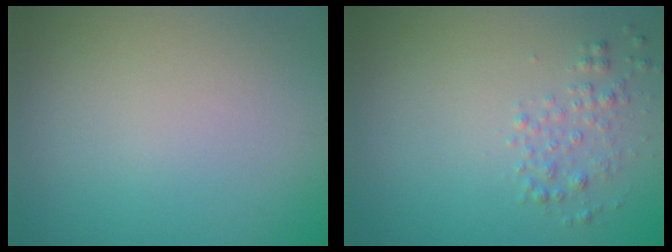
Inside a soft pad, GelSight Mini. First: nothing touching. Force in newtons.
{"total": 1.7, "press": 1.7, "slide": 0.1}